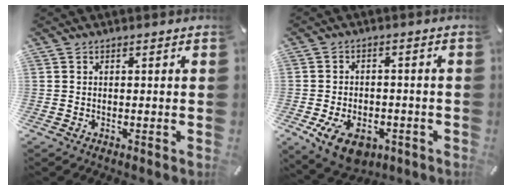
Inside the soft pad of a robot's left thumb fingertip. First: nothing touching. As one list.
[{"total": 9.4, "force": [-4.2, 6.1, 5.9], "torque": [-0.111, 0.014, -0.072]}]